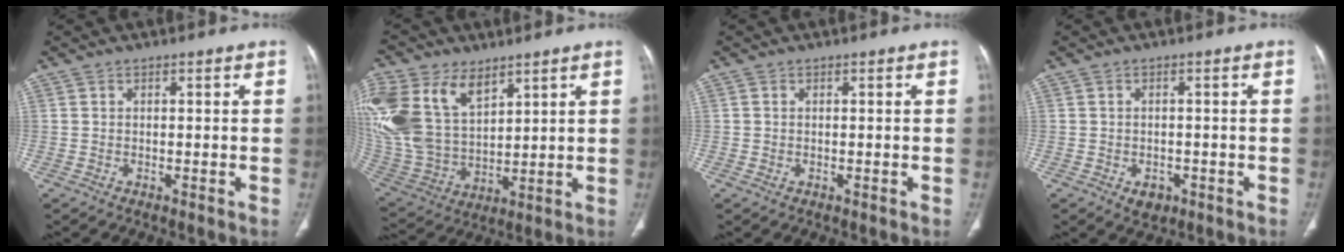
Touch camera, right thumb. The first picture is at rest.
{"total": 22.7, "force": [10.8, 14.1, 14.2], "torque": [-0.329, -0.004, 0.226]}
{"total": 0.0}
{"total": 2.9, "force": [-1.3, 2.1, 1.5], "torque": [-0.010, 0.003, -0.010]}